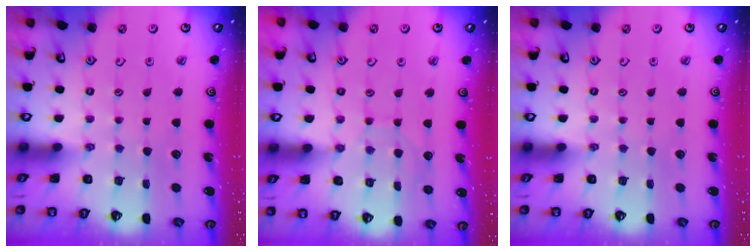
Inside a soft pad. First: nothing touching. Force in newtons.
{"total": 5.6, "press": 5.5, "slide": 0.5}
{"total": 0.0}